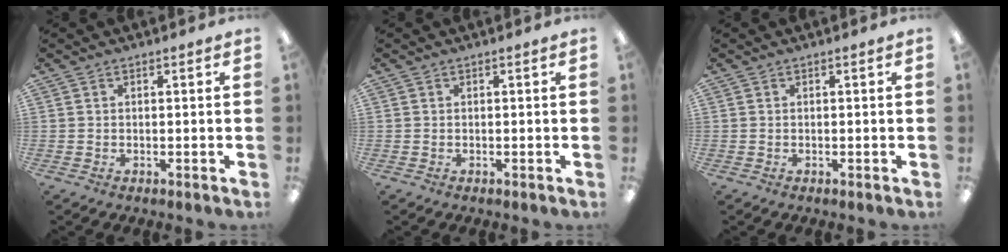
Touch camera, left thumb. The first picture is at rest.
{"total": 0.0}
{"total": 0.0}